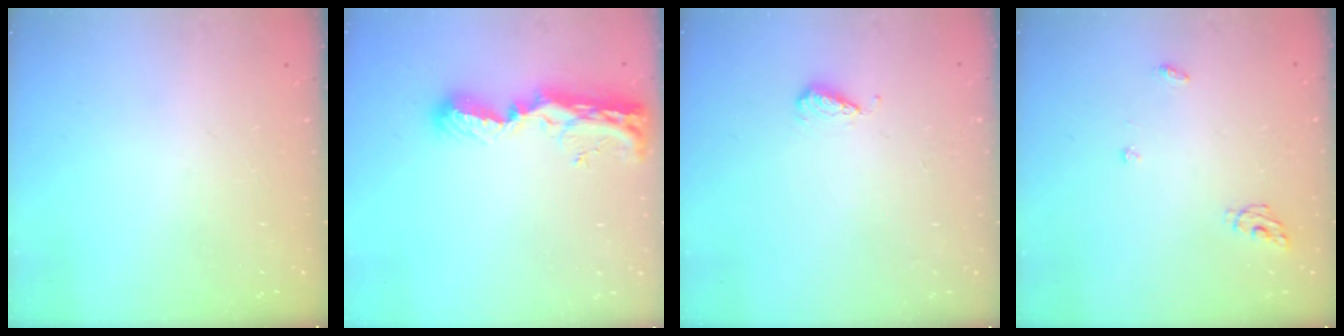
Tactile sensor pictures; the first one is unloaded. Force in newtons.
{"total": 10.3, "press": 10.2, "slide": 1.2}
{"total": 4.0, "press": 3.8, "slide": 1.2}
{"total": 4.9, "press": 4.9, "slide": 0.4}